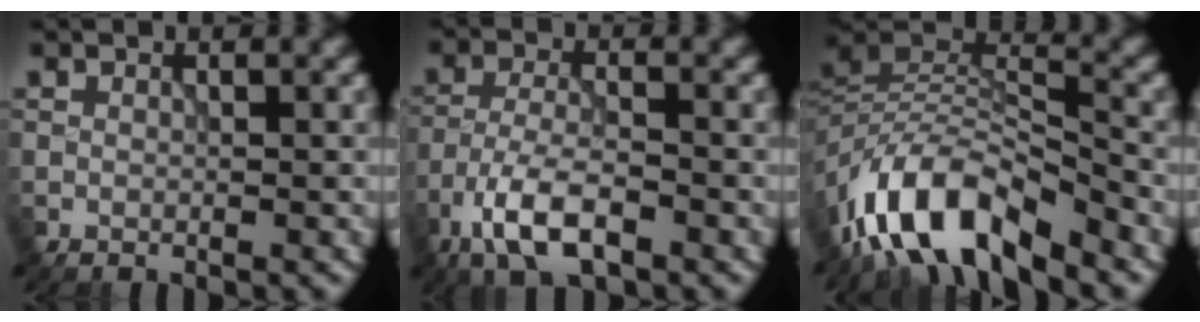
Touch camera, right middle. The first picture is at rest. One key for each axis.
{"total": 6.2, "fx": -3.7, "fy": 2.2, "fz": 4.4, "tx": -0.087, "ty": -0.001, "tz": -0.075}
{"total": 10.2, "fx": -6.9, "fy": 3.7, "fz": 6.4, "tx": -0.107, "ty": 0.005, "tz": -0.142}